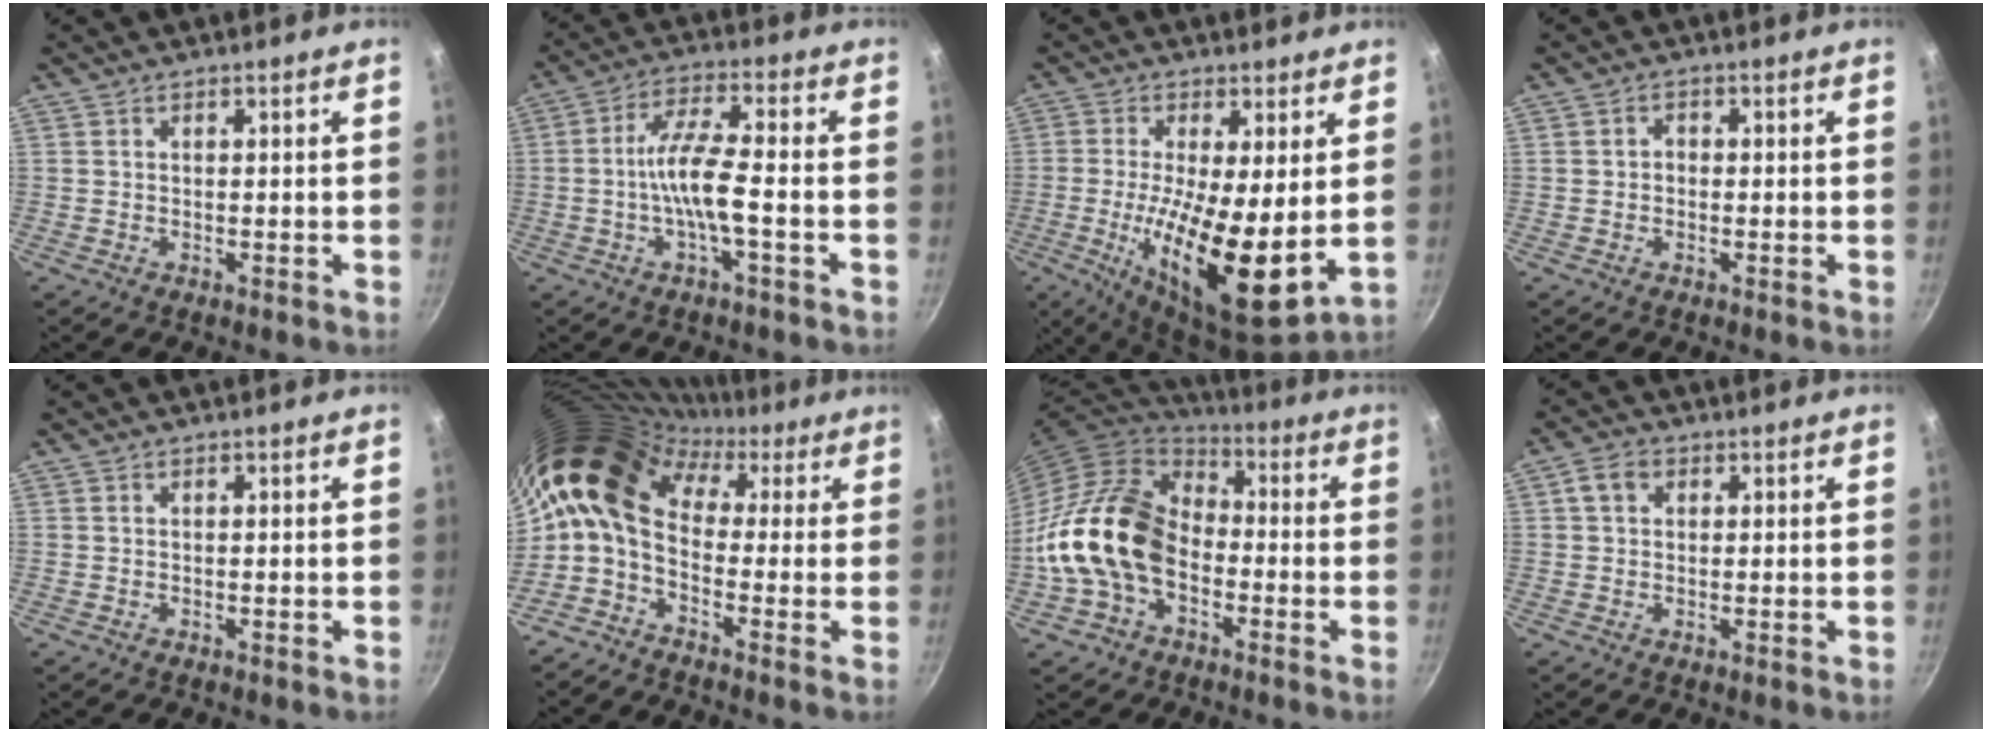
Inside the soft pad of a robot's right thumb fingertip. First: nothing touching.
{"total": 8.5, "force": [-2.1, 1.5, 8.1], "torque": [-0.160, 0.028, -0.046]}
{"total": 16.3, "force": [-0.5, 5.1, 15.5], "torque": [-0.267, -0.025, -0.006]}
{"total": 1.6, "force": [-0.1, 1.3, 0.9], "torque": [-0.011, 0.007, -0.005]}
{"total": 0.0}
{"total": 15.3, "force": [2.9, 10.4, 10.8], "torque": [-0.196, 0.028, 0.024]}
{"total": 17.9, "force": [-4.0, 12.7, 12.0], "torque": [-0.189, 0.049, -0.093]}
{"total": 3.7, "force": [1.1, 2.8, 2.1], "torque": [-0.032, 0.006, 0.015]}